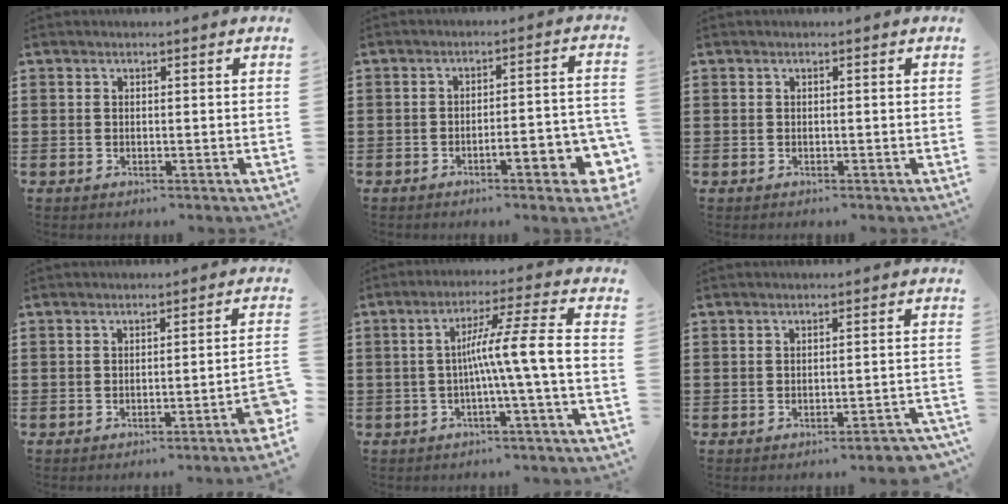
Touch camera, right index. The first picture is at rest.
{"total": 5.8, "force": [-3.2, 1.1, 4.7], "torque": [-0.068, -0.008, -0.056]}
{"total": 0.0}
{"total": 3.0, "force": [-2.1, -0.5, 2.1], "torque": [-0.034, -0.011, -0.039]}
{"total": 9.0, "force": [-1.7, -0.5, 8.8], "torque": [-0.156, -0.001, -0.036]}
{"total": 2.1, "force": [-1.9, 0.0, 1.1], "torque": [-0.020, 0.000, -0.038]}